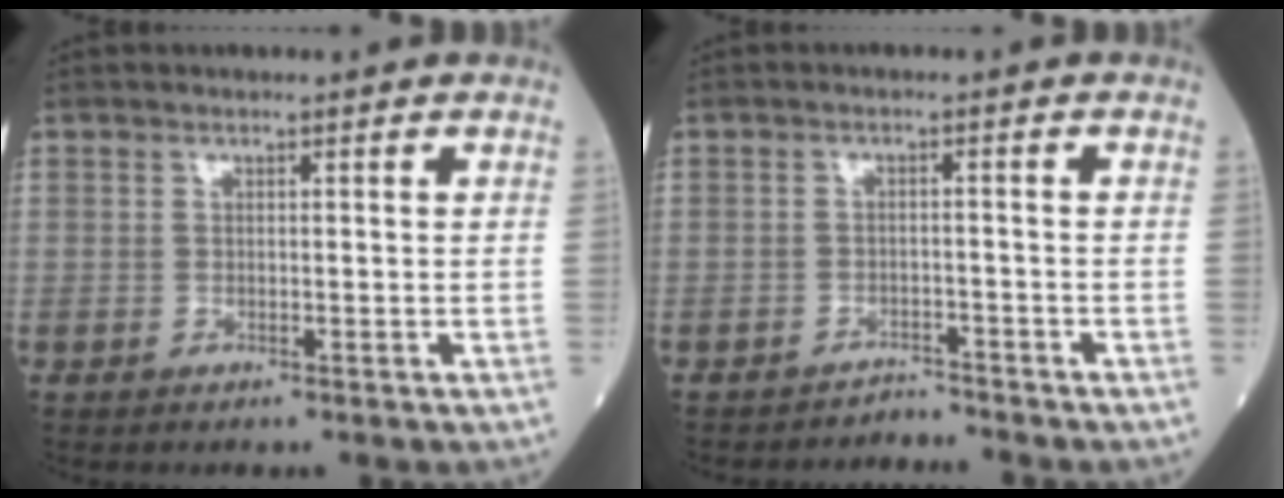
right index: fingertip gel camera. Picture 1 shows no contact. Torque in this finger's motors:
{"motor_torque": [0.13, -0.36, 0.00, -0.03]}